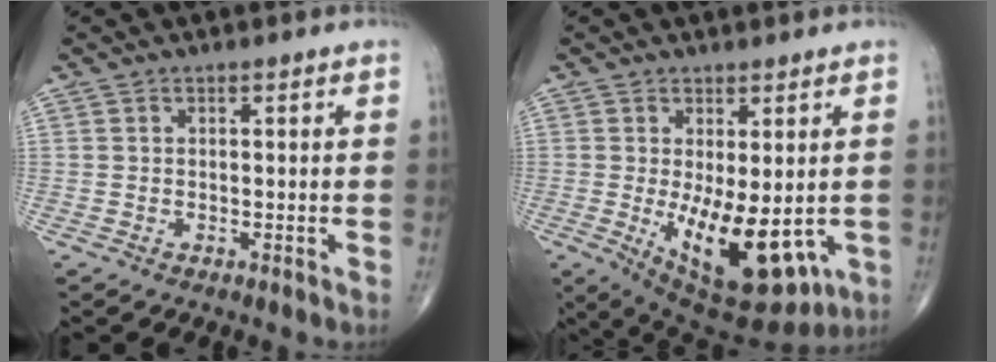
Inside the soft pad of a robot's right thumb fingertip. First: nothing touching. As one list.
[{"total": 14.6, "force": [-2.4, 6.4, 12.9], "torque": [-0.188, -0.027, -0.012]}]